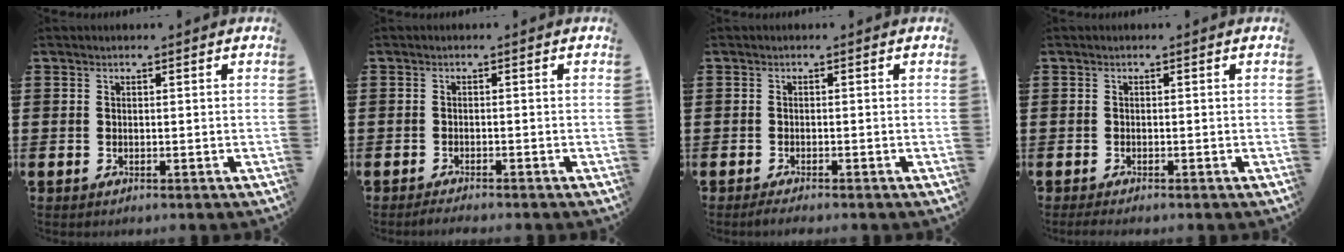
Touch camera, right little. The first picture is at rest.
{"total": 1.0, "force": [-1.0, 0.0, 0.4], "torque": [-0.007, -0.002, -0.019]}
{"total": 0.9, "force": [-0.7, 0.0, 0.5], "torque": [-0.009, -0.002, -0.014]}
{"total": 0.8, "force": [-0.6, 0.1, 0.5], "torque": [-0.009, -0.001, -0.012]}